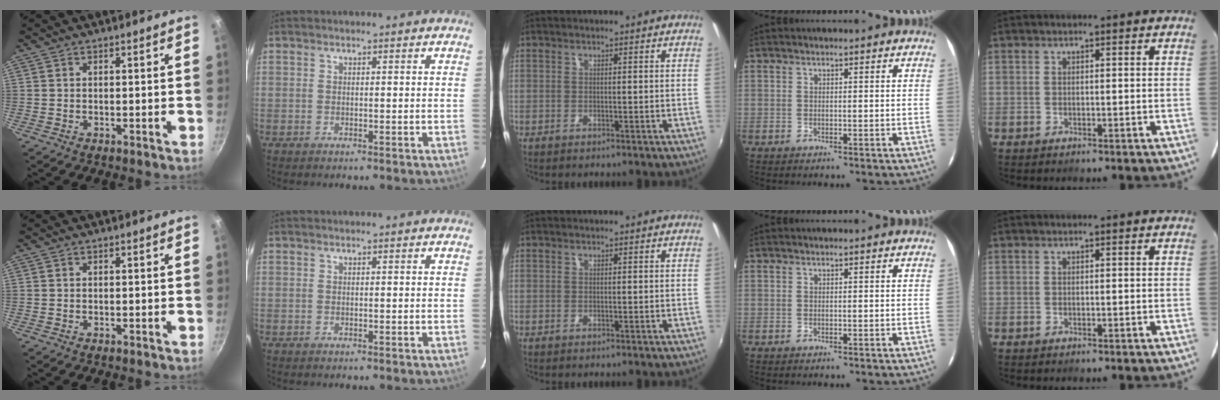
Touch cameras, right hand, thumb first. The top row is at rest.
{}